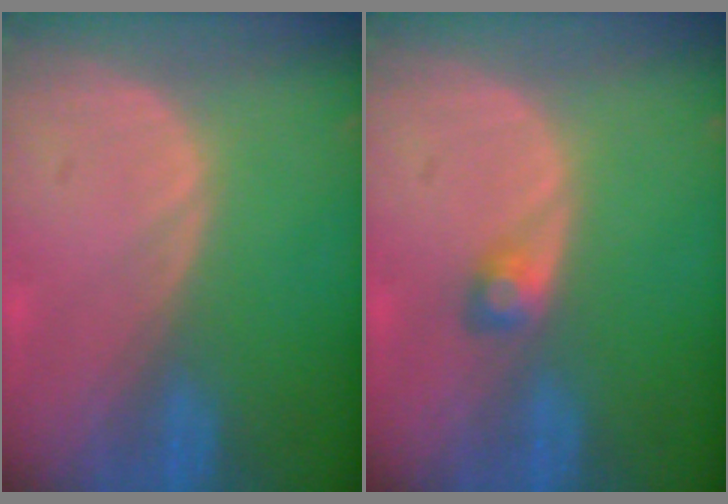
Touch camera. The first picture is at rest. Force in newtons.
{"total": 1.9, "press": 1.8, "slide": 0.2}